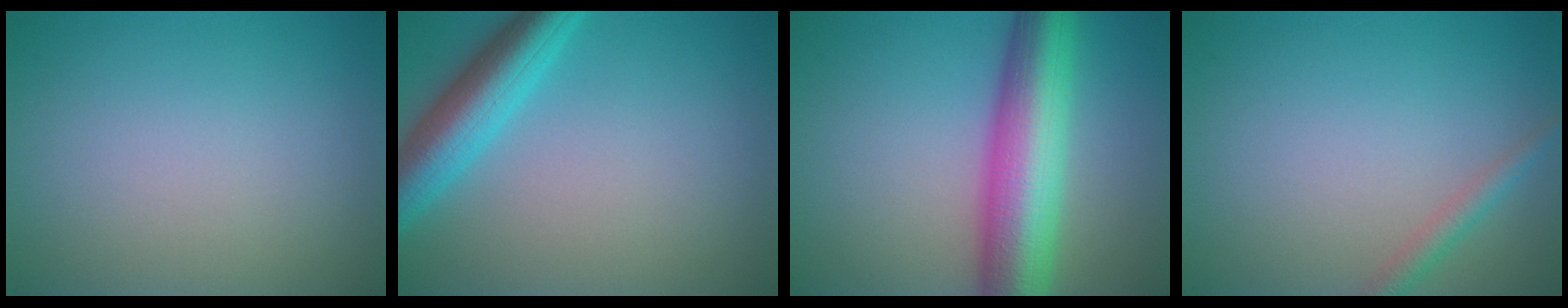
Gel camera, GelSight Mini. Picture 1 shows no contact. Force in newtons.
{"total": 5.7, "press": 5.7, "slide": 0.2}
{"total": 10.1, "press": 10.1, "slide": 0.1}
{"total": 1.7, "press": 1.7, "slide": 0.1}